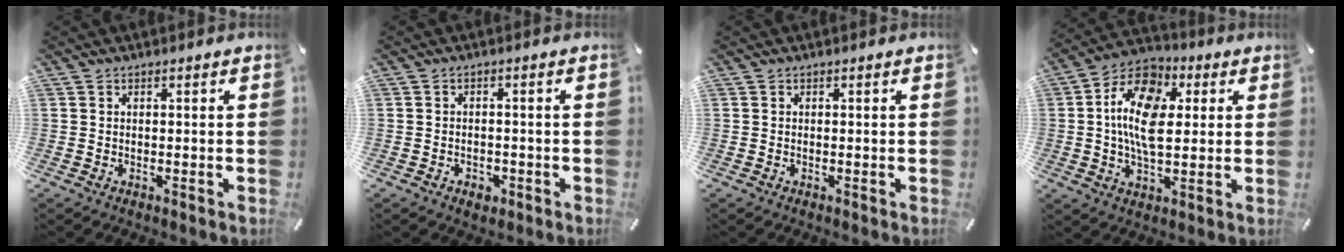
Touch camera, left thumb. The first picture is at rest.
{"total": 2.3, "force": [-1.2, 1.7, 1.1], "torque": [-0.021, 0.005, -0.023]}
{"total": 0.0}
{"total": 15.2, "force": [2.1, 9.7, 11.5], "torque": [-0.234, 0.006, 0.031]}